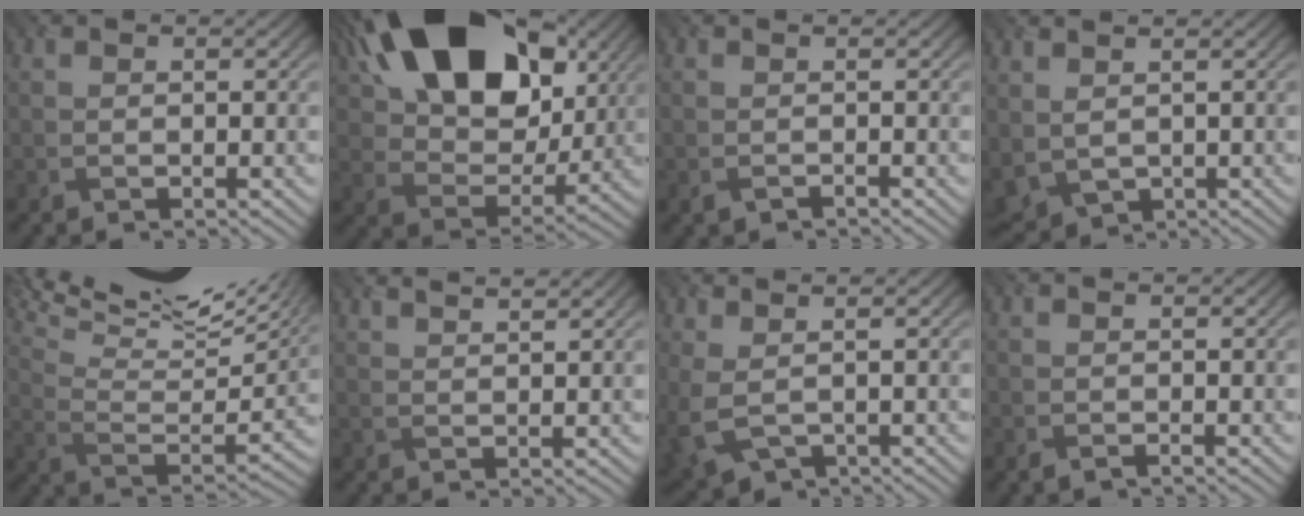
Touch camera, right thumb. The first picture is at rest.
{"total": 19.7, "force": [8.8, 12.5, 12.4], "torque": [-0.234, 0.019, 0.143]}
{"total": 1.0, "force": [-0.7, 0.5, 0.5], "torque": [-0.014, -0.002, -0.013]}
{"total": 5.0, "force": [1.0, 3.2, 3.7], "torque": [-0.119, -0.011, 0.033]}
{"total": 18.4, "force": [12.7, 4.5, 12.5], "torque": [-0.238, 0.021, 0.189]}
{"total": 3.3, "force": [2.7, 0.6, 1.7], "torque": [-0.022, 0.004, 0.040]}
{"total": 5.3, "force": [0.4, 2.9, 4.4], "torque": [-0.124, -0.015, 0.018]}
{"total": 0.7, "force": [-0.3, 0.1, 0.6], "torque": [-0.013, -0.003, -0.006]}